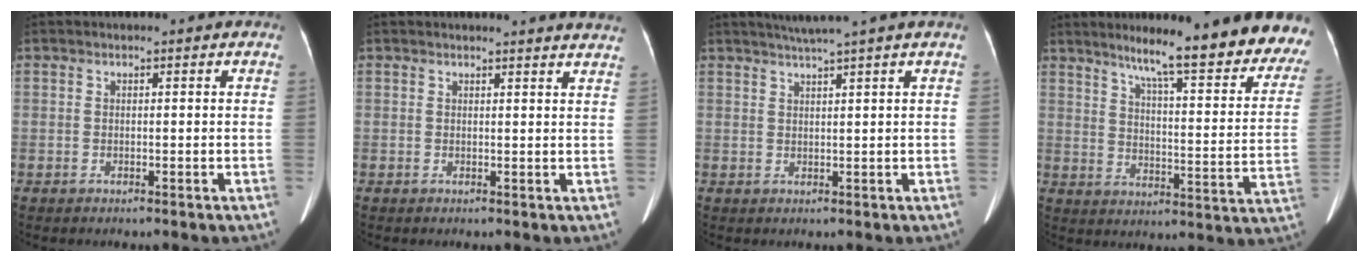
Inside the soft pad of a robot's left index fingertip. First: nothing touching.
{"total": 9.4, "force": [9.2, -0.4, 1.8], "torque": [-0.013, -0.036, 0.078]}
{"total": 4.3, "force": [3.4, -1.4, 2.3], "torque": [-0.036, 0.008, 0.060]}
{"total": 23.7, "force": [19.8, 2.4, 12.8], "torque": [-0.163, -0.053, 0.245]}